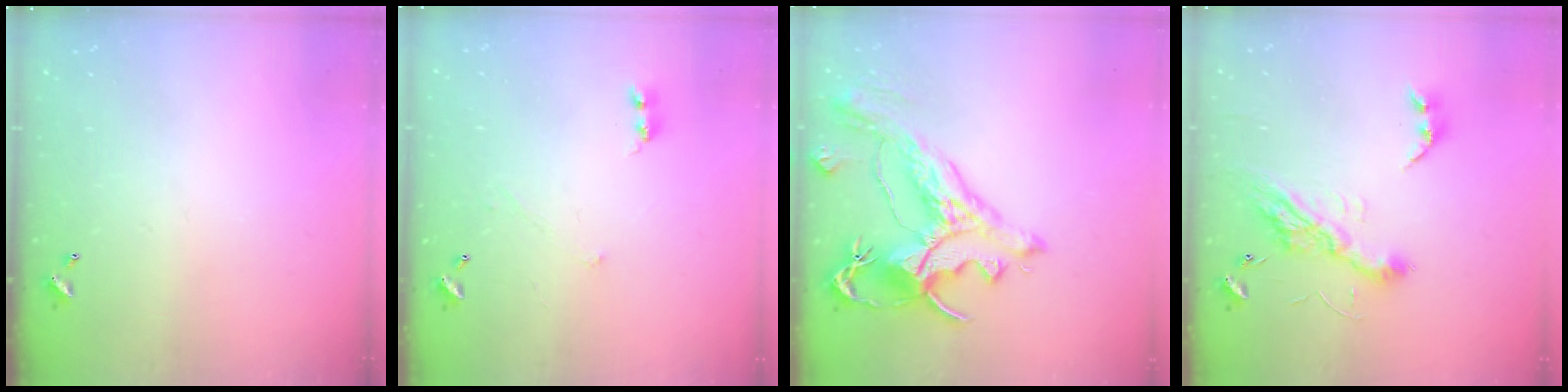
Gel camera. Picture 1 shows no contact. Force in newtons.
{"total": 0.0}
{"total": 5.1, "press": 4.8, "slide": 1.7}
{"total": 13.4, "press": 13.3, "slide": 0.8}